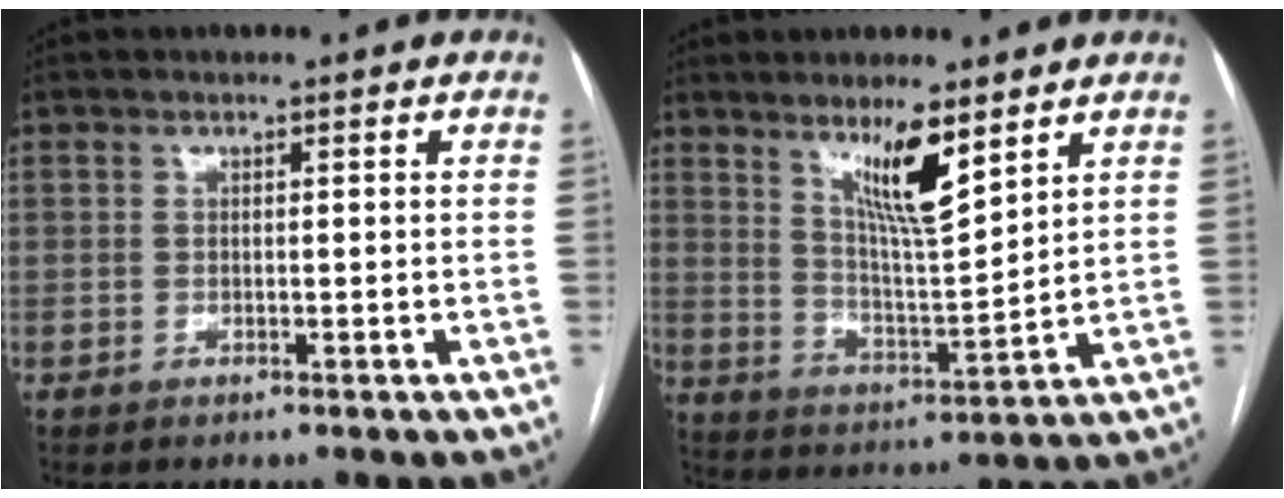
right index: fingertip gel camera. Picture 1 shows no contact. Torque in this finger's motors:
{"motor_torque": [1.07, 1.07, 0.51, 0.11]}